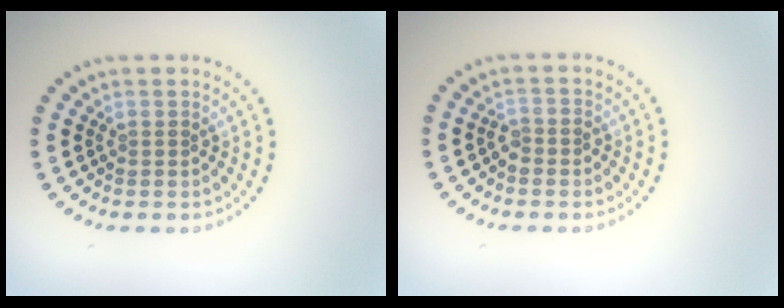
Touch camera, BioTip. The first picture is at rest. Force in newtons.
{"total": 0.9, "press": 0.8, "slide": 0.5}